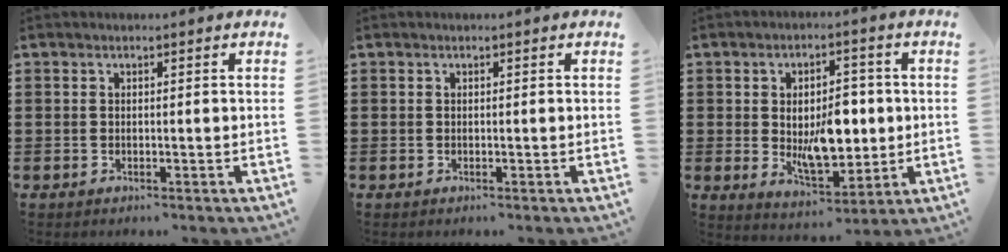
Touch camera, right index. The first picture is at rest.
{"total": 0.0}
{"total": 9.2, "force": [0.2, 4.9, 7.8], "torque": [-0.123, -0.003, -0.002]}